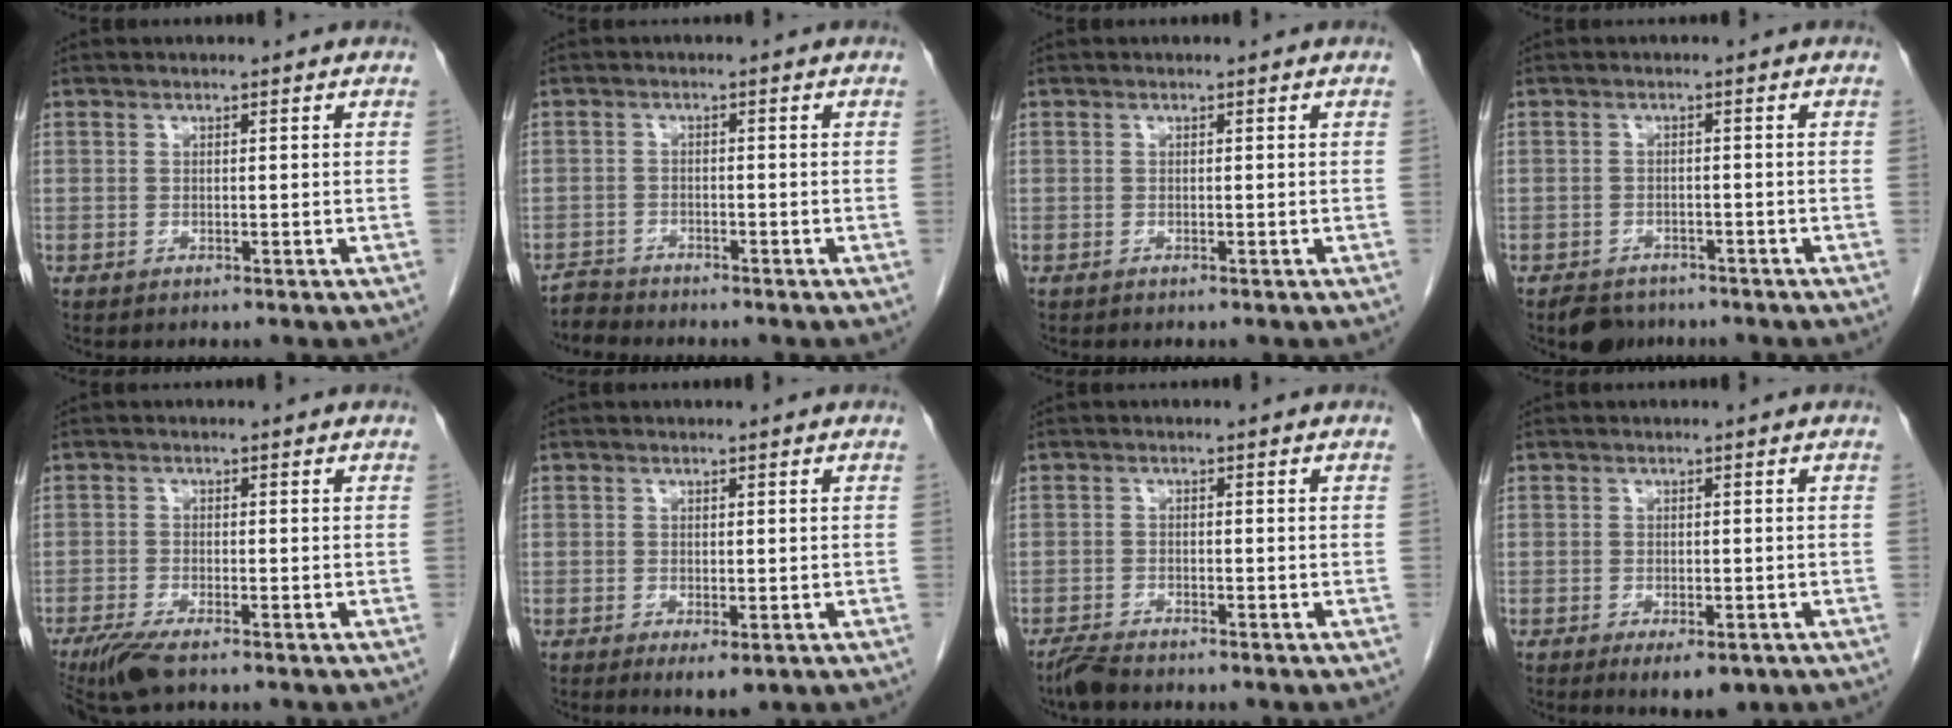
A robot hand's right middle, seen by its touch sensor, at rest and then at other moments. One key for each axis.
{"total": 1.0, "fx": -0.5, "fy": 0.0, "fz": -0.8, "tx": 0.019, "ty": -0.014, "tz": -0.012}
{"total": 1.8, "fx": 1.8, "fy": -0.1, "fz": -0.2, "tx": 0.001, "ty": -0.003, "tz": 0.031}
{"total": 4.2, "fx": -3.4, "fy": 2.2, "fz": 0.9, "tx": -0.015, "ty": 0.000, "tz": -0.053}
{"total": 5.2, "fx": -3.8, "fy": 0.8, "fz": 3.5, "tx": -0.068, "ty": -0.014, "tz": -0.067}
{"total": 2.3, "fx": -1.0, "fy": 0.8, "fz": 1.9, "tx": -0.026, "ty": -0.005, "tz": -0.008}
{"total": 2.7, "fx": -2.4, "fy": 0.4, "fz": 1.2, "tx": -0.029, "ty": -0.008, "tz": -0.047}
{"total": 4.1, "fx": -2.3, "fy": 1.7, "fz": 2.9, "tx": -0.037, "ty": -0.005, "tz": -0.024}